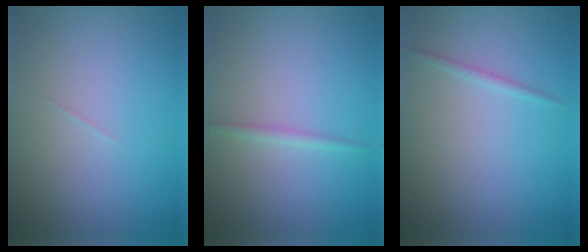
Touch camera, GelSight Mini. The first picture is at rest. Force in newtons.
{"total": 0.9, "press": 0.9, "slide": 0.1}
{"total": 0.7, "press": 0.7, "slide": 0.0}